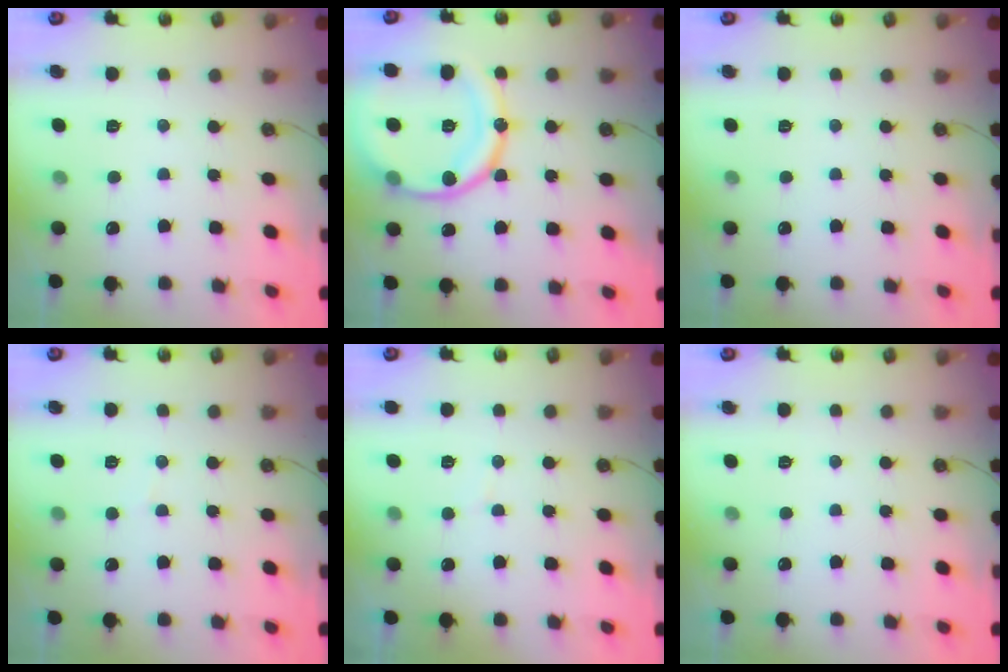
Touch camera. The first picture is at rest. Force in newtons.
{"total": 18.7, "press": 18.6, "slide": 1.8}
{"total": 0.0}
{"total": 2.6, "press": 2.6, "slide": 0.2}
{"total": 1.8, "press": 1.8, "slide": 0.1}
{"total": 0.0}